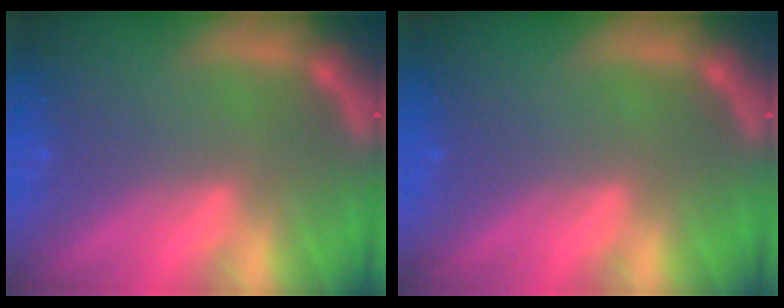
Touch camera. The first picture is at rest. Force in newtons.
{"total": 0.0}